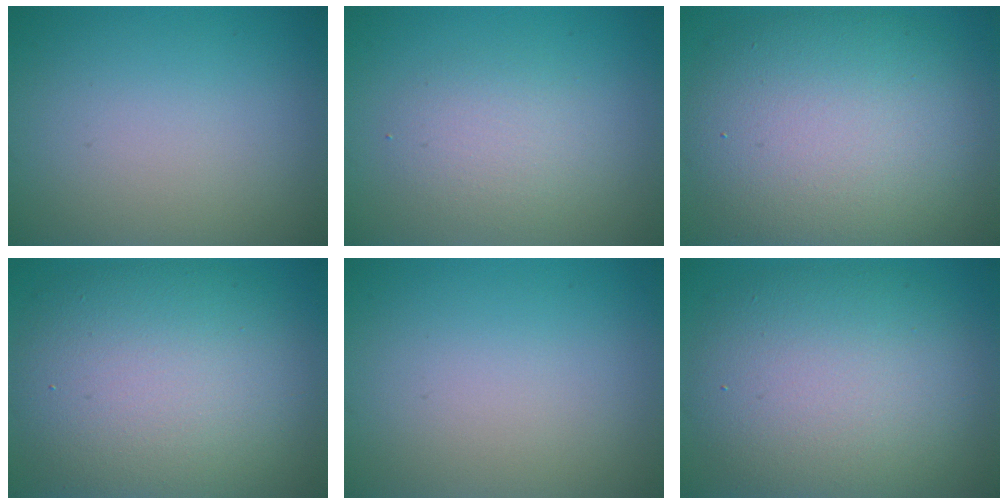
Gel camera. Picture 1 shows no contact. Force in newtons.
{"total": 2.5, "press": 2.5, "slide": 0.2}
{"total": 10.8, "press": 10.8, "slide": 1.0}
{"total": 10.9, "press": 10.8, "slide": 1.1}
{"total": 0.0}
{"total": 9.6, "press": 9.5, "slide": 0.7}